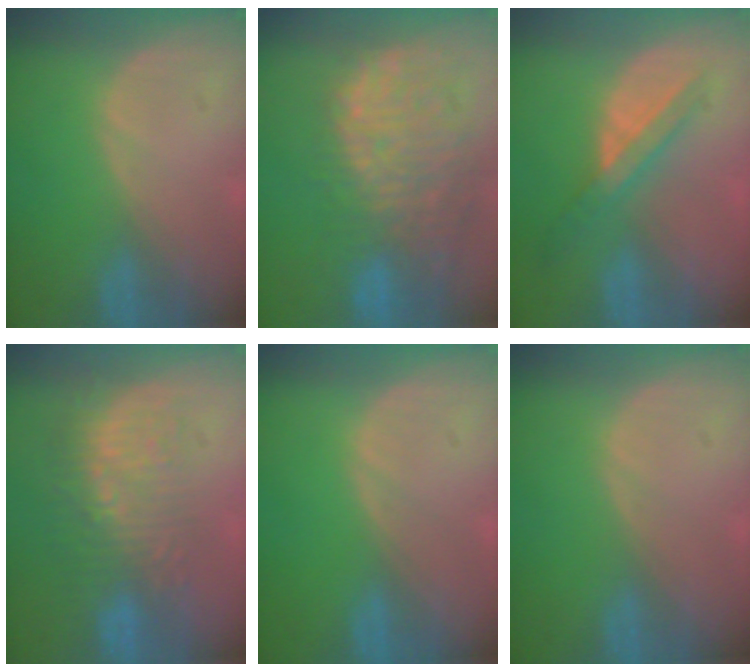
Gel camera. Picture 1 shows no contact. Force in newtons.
{"total": 13.8, "press": 11.6, "slide": 7.5}
{"total": 5.8, "press": 5.3, "slide": 2.3}
{"total": 8.8, "press": 8.4, "slide": 2.5}
{"total": 0.0}
{"total": 0.0}